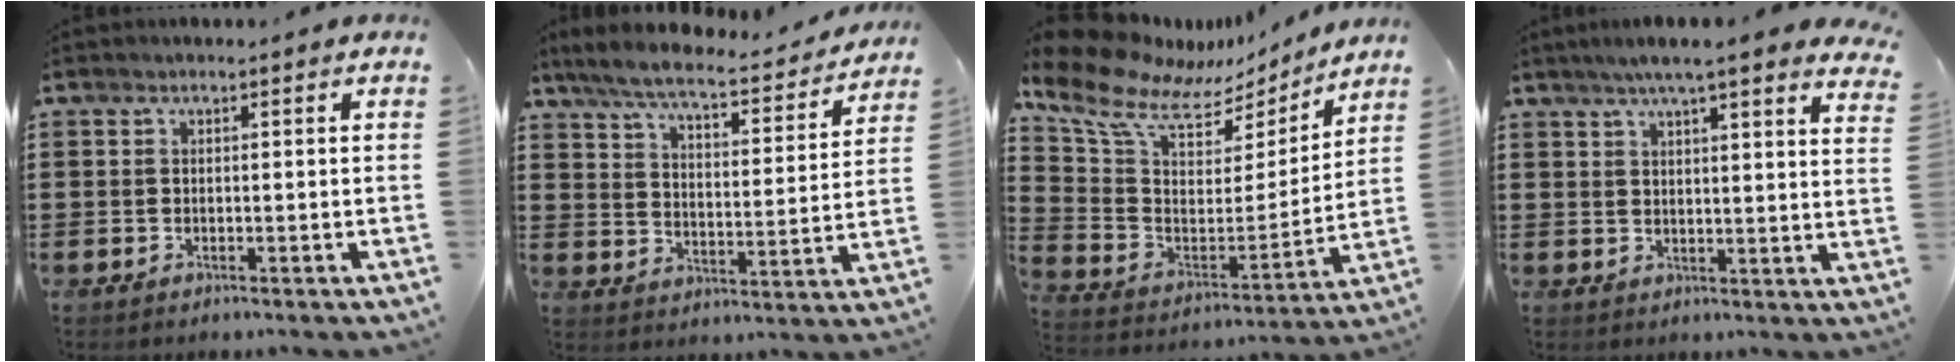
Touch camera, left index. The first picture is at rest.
{"total": 6.3, "force": [5.8, 0.5, 2.5], "torque": [-0.074, -0.035, 0.098]}
{"total": 11.8, "force": [8.5, 5.6, 6.0], "torque": [-0.156, -0.051, 0.147]}
{"total": 5.4, "force": [4.6, 0.5, 2.7], "torque": [-0.066, -0.009, 0.081]}